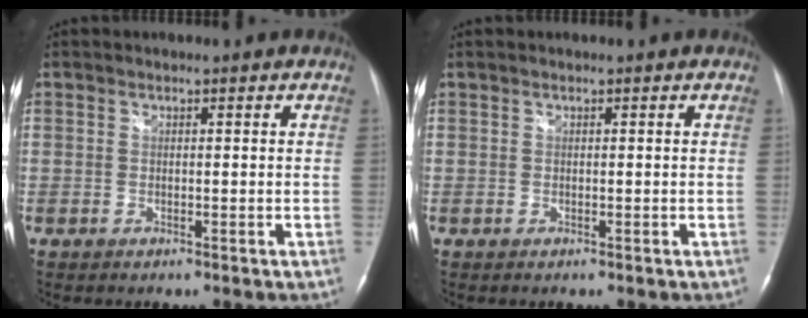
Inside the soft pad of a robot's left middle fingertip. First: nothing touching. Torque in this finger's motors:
{"motor_torque": [0.13, -0.11, 0.06, 0.01]}